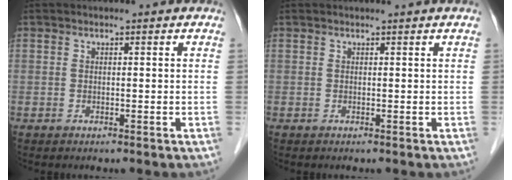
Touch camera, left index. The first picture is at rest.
{"total": 0.9, "force": [0.8, -0.2, 0.2], "torque": [-0.010, -0.001, 0.015]}